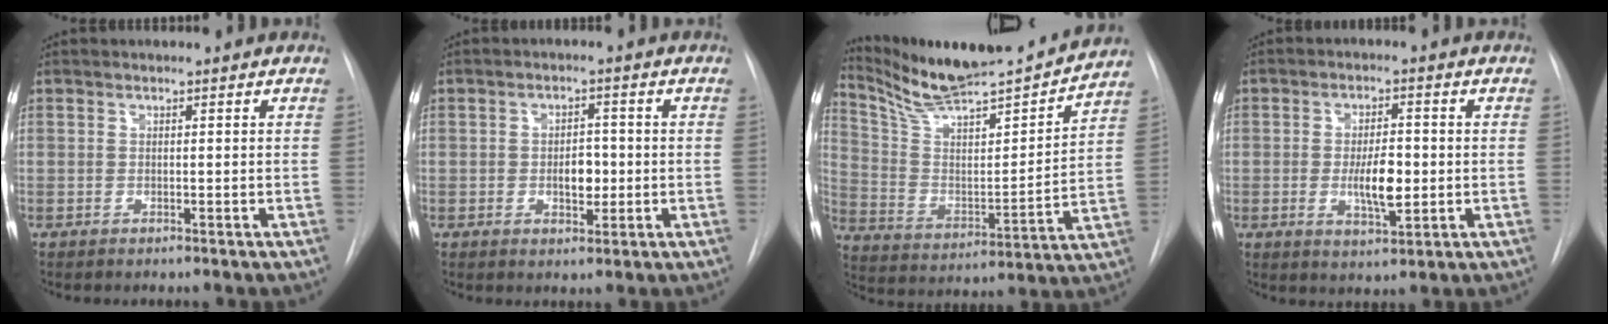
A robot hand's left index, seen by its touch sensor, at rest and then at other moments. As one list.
[{"total": 3.8, "force": [-0.5, 2.1, 3.1], "torque": [-0.043, 0.003, -0.002]}, {"total": 20.6, "force": [19.2, 1.4, 7.3], "torque": [-0.132, -0.027, 0.302]}, {"total": 6.4, "force": [-0.7, 2.1, 6.0], "torque": [-0.106, -0.006, -0.009]}]